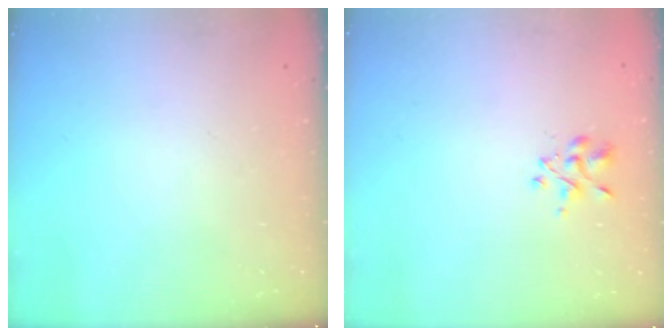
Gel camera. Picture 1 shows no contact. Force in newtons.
{"total": 2.1, "press": 1.8, "slide": 0.9}